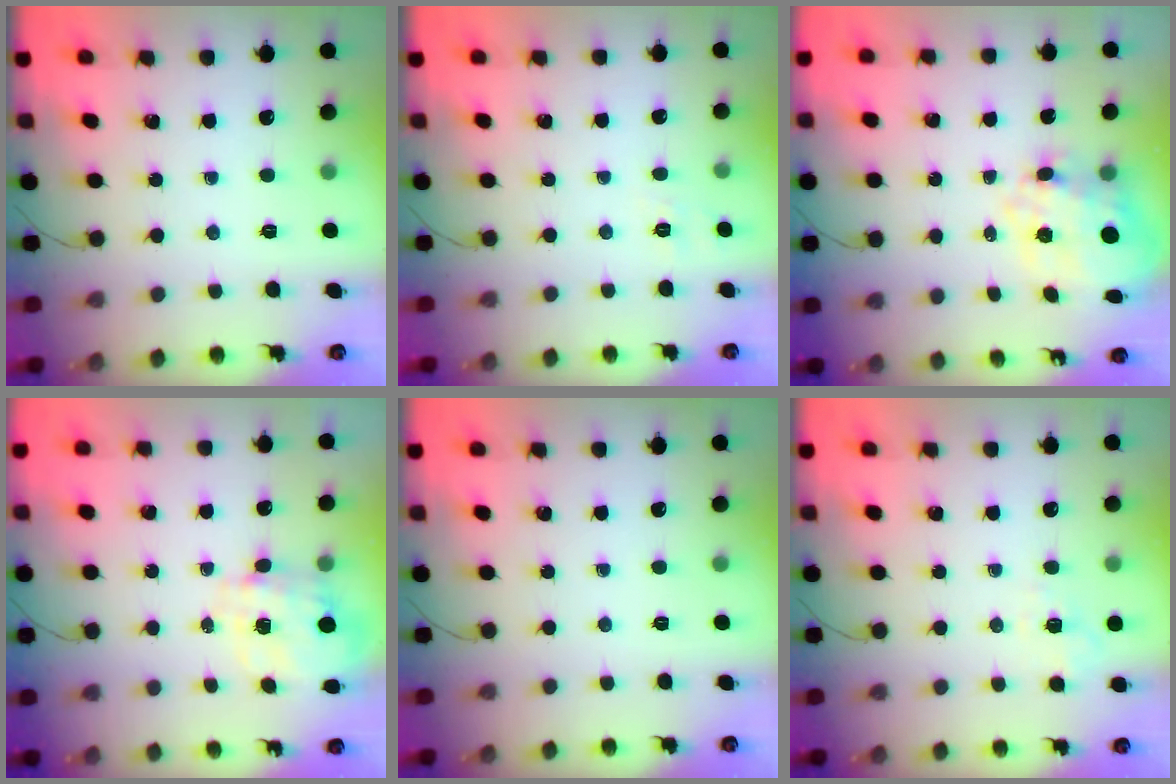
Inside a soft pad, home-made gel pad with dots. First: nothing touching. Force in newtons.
{"total": 5.7, "press": 5.5, "slide": 1.6}
{"total": 10.8, "press": 10.5, "slide": 2.7}
{"total": 3.5, "press": 3.4, "slide": 1.0}
{"total": 0.0}
{"total": 2.4, "press": 1.7, "slide": 1.7}